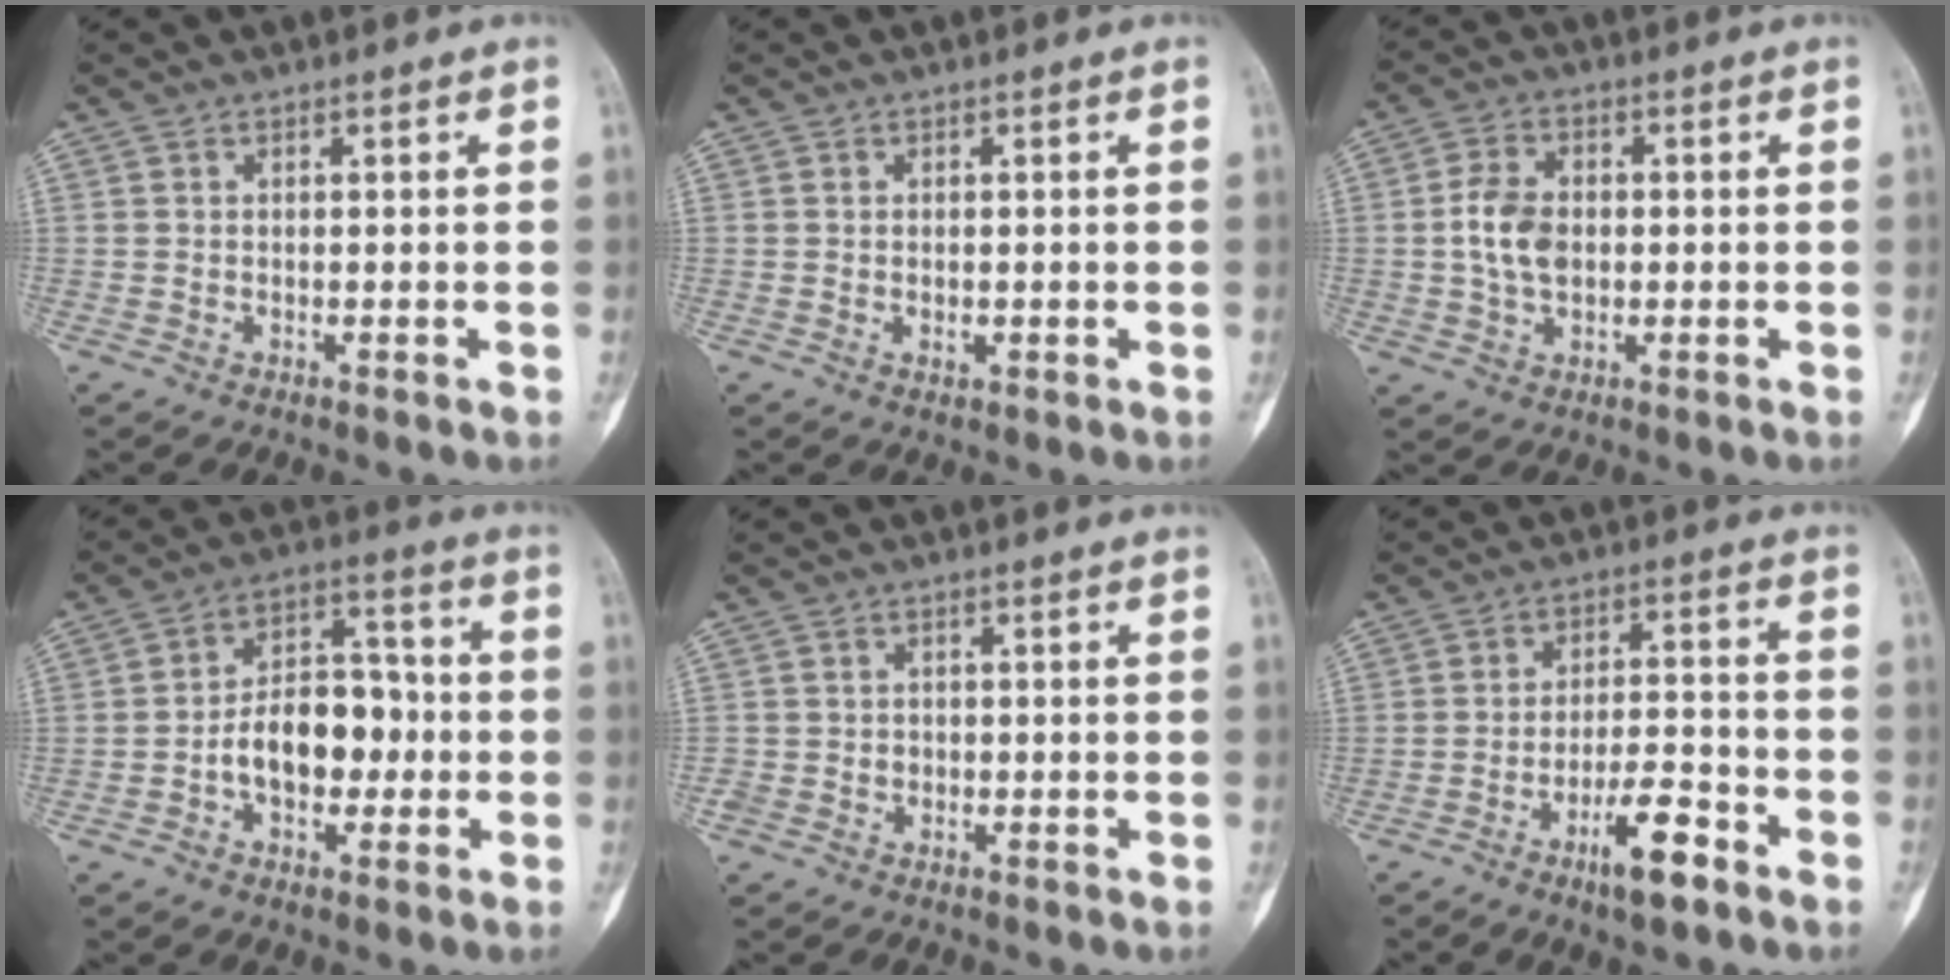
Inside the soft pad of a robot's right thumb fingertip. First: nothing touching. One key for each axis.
{"total": 1.5, "fx": -0.2, "fy": 1.0, "fz": 1.2, "tx": -0.019, "ty": -0.002, "tz": -0.002}
{"total": 7.1, "fx": -0.1, "fy": 4.8, "fz": 5.2, "tx": -0.091, "ty": 0.008, "tz": -0.004}
{"total": 11.8, "fx": -2.2, "fy": 7.5, "fz": 8.8, "tx": -0.110, "ty": 0.042, "tz": -0.042}
{"total": 1.7, "fx": -0.4, "fy": 1.6, "fz": 0.4, "tx": 0.006, "ty": 0.008, "tz": -0.007}
{"total": 9.1, "fx": -5.2, "fy": 2.8, "fz": 7.0, "tx": -0.116, "ty": 0.032, "tz": -0.085}